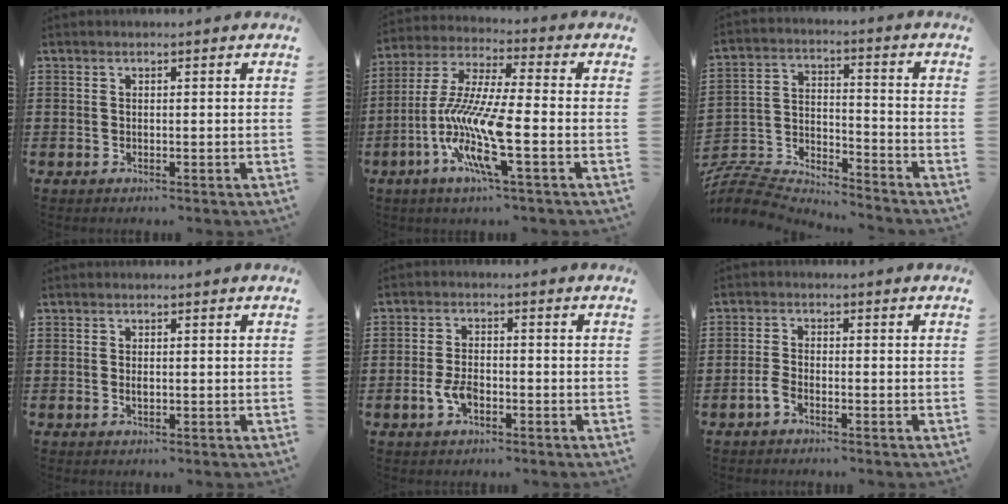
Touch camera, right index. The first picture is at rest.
{"total": 12.0, "force": [-4.5, 1.7, 11.0], "torque": [-0.248, -0.018, -0.096]}
{"total": 7.2, "force": [-7.0, 1.3, 0.9], "torque": [-0.035, -0.001, -0.144]}
{"total": 0.9, "force": [0.0, 0.4, 0.8], "torque": [-0.017, 0.000, -0.001]}
{"total": 3.9, "force": [-1.4, 2.1, 3.0], "torque": [-0.074, -0.004, -0.030]}
{"total": 2.3, "force": [-1.5, 0.9, 1.5], "torque": [-0.042, -0.002, -0.033]}